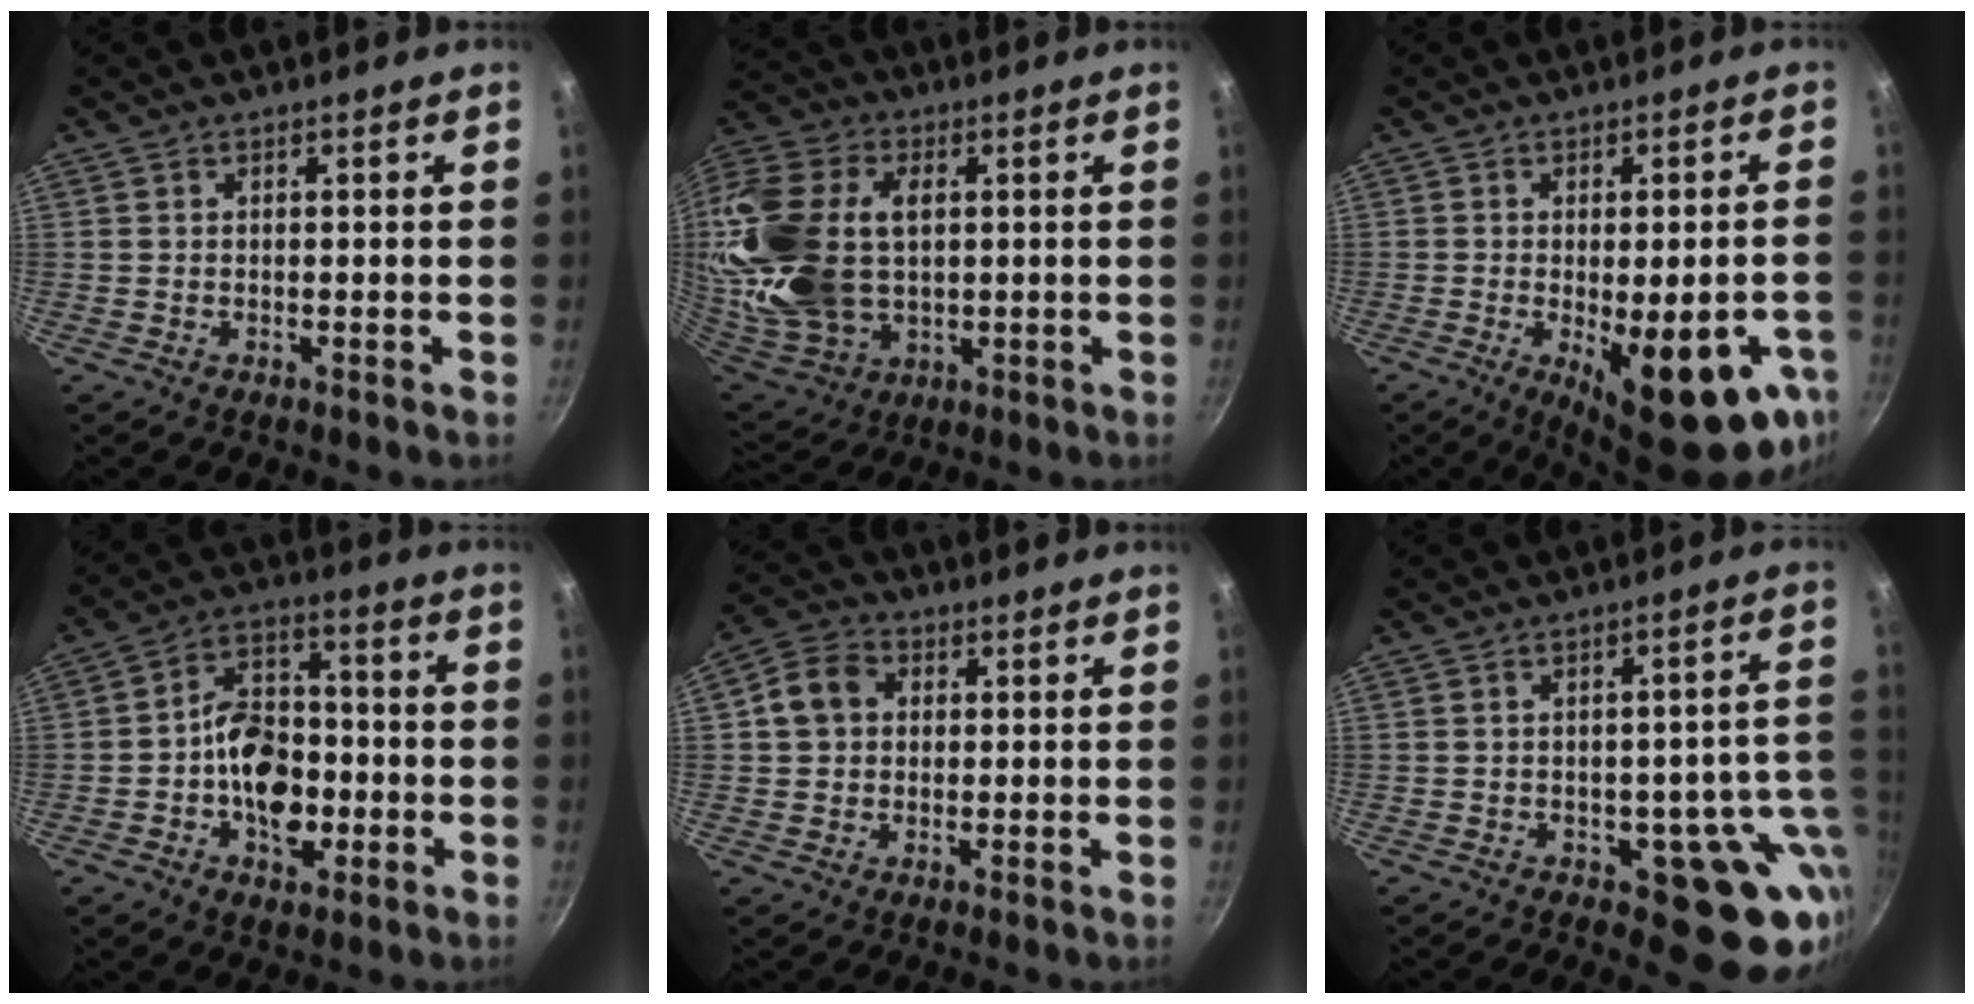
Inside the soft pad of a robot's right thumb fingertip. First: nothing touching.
{"total": 27.7, "force": [3.6, 18.7, 20.1], "torque": [-0.447, 0.010, 0.073]}
{"total": 19.0, "force": [-6.6, 6.5, 16.6], "torque": [-0.182, -0.008, -0.072]}
{"total": 13.6, "force": [-3.0, 9.2, 9.5], "torque": [-0.117, 0.036, -0.056]}
{"total": 7.0, "force": [1.1, 5.9, 3.6], "torque": [-0.045, 0.013, 0.005]}
{"total": 12.6, "force": [-3.3, 7.4, 9.6], "torque": [-0.037, 0.016, -0.035]}